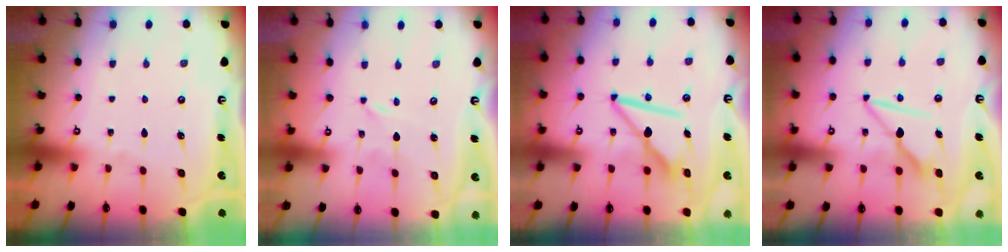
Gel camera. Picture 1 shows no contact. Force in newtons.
{"total": 0.0}
{"total": 9.9, "press": 9.8, "slide": 1.1}
{"total": 9.3, "press": 9.3, "slide": 0.5}